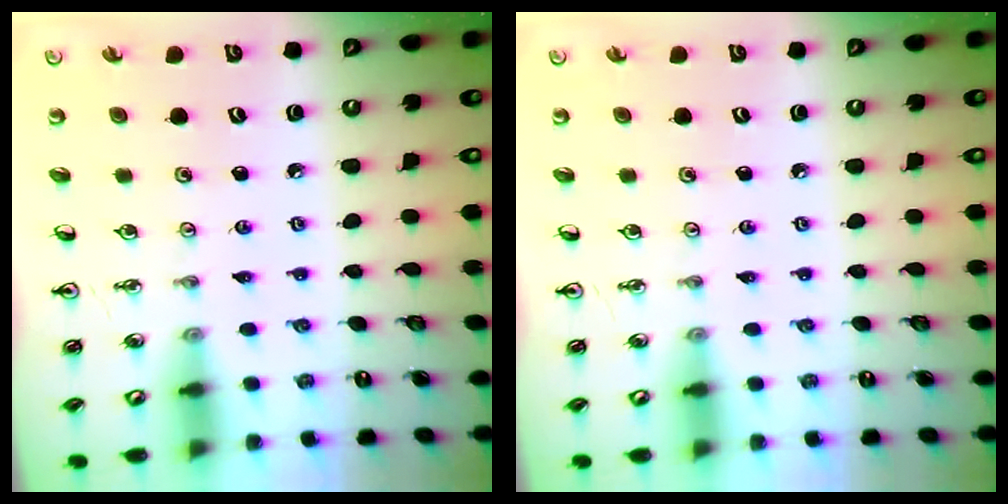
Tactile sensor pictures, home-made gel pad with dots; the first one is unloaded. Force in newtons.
{"total": 0.0}